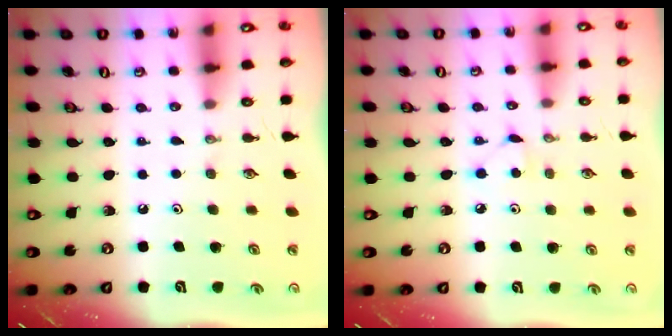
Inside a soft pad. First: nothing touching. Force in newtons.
{"total": 3.2, "press": 3.1, "slide": 0.4}